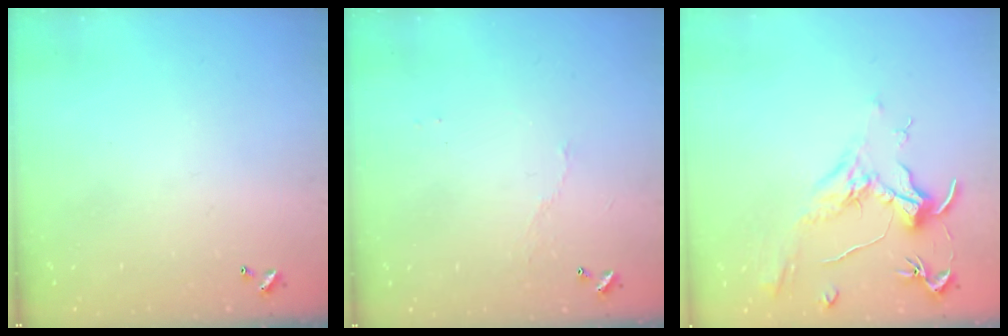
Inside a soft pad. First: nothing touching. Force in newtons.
{"total": 2.9, "press": 2.8, "slide": 0.6}
{"total": 2.0, "press": 1.8, "slide": 0.8}